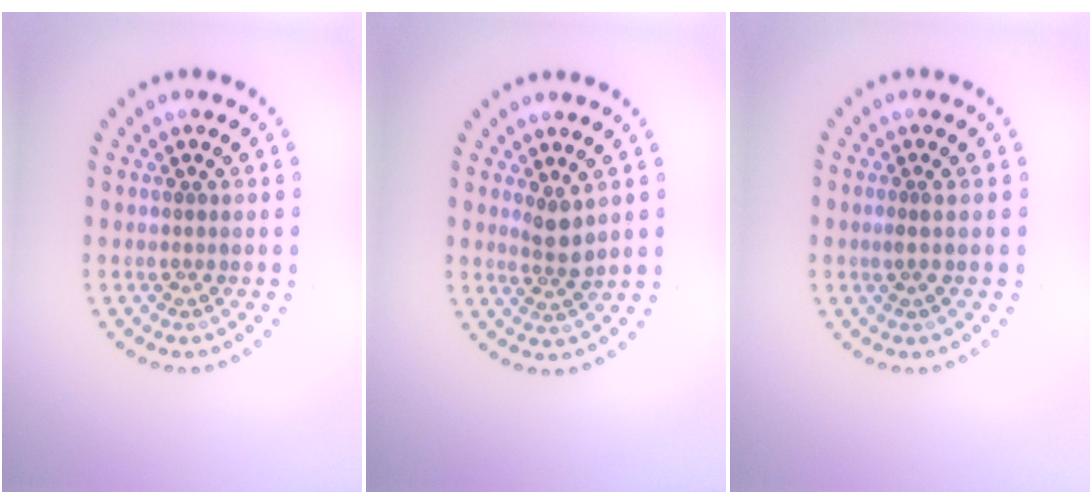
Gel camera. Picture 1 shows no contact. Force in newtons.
{"total": 2.2, "press": 1.9, "slide": 1.2}
{"total": 0.7, "press": 0.4, "slide": 0.6}